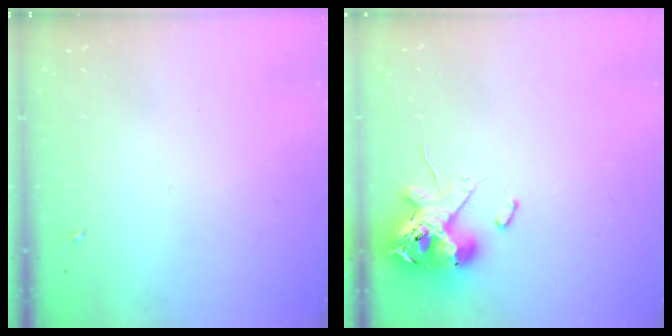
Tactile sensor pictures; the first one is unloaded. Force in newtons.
{"total": 12.5, "press": 12.3, "slide": 2.0}